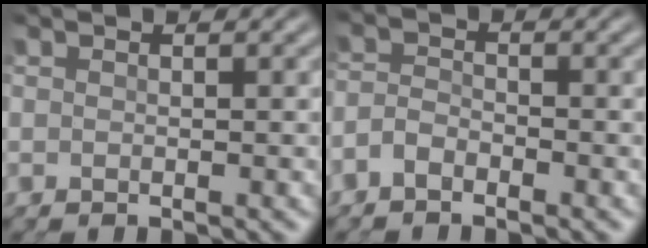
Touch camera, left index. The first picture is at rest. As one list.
[{"total": 1.7, "force": [-1.4, 0.6, 0.8], "torque": [-0.022, 0.007, -0.036]}]